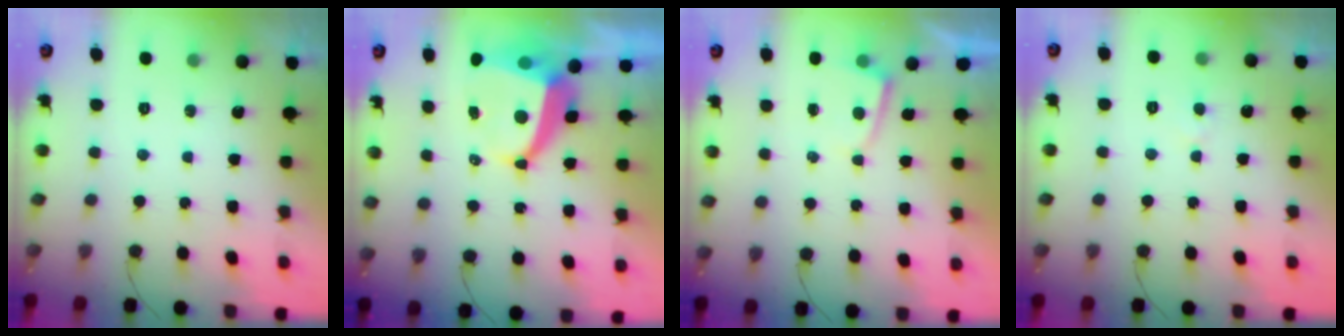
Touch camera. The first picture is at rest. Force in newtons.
{"total": 8.4, "press": 8.3, "slide": 1.1}
{"total": 2.3, "press": 2.3, "slide": 0.2}
{"total": 2.6, "press": 2.6, "slide": 0.2}